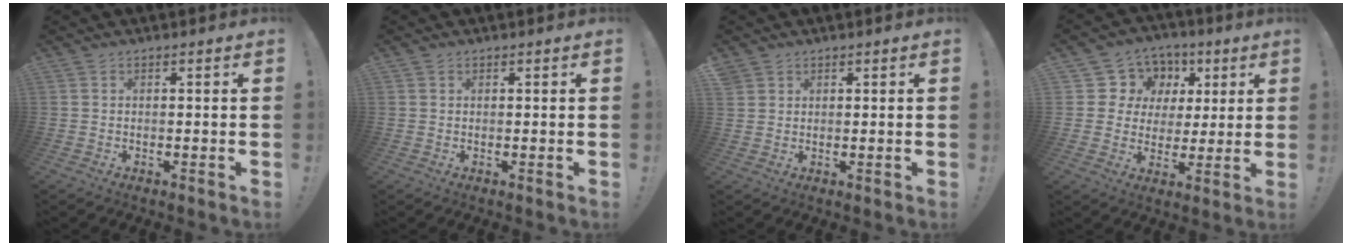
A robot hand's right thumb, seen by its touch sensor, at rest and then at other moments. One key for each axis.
{"total": 0.6, "fx": 0.5, "fy": 0.4, "fz": -0.1, "tx": 0.007, "ty": -0.001, "tz": 0.008}
{"total": 1.9, "fx": 1.5, "fy": 1.2, "fz": 0.1, "tx": -0.004, "ty": -0.005, "tz": 0.030}
{"total": 9.8, "fx": 3.0, "fy": 9.1, "fz": 2.0, "tx": -0.028, "ty": -0.022, "tz": 0.070}